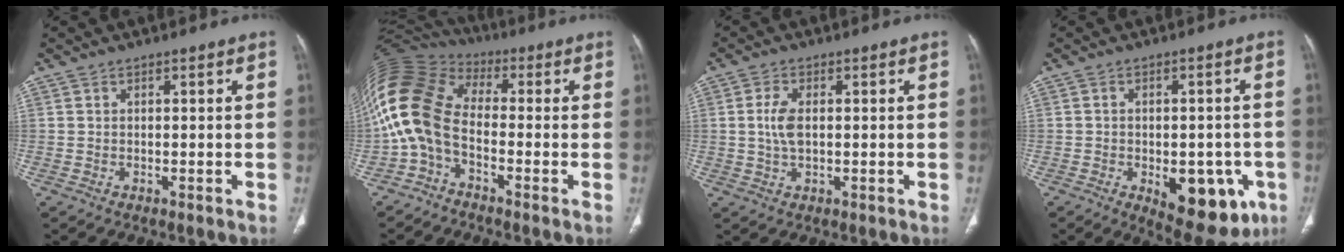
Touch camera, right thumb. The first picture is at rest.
{"total": 14.6, "force": [-2.7, 9.3, 10.9], "torque": [-0.231, 0.062, -0.069]}
{"total": 4.5, "force": [0.4, 2.4, 3.8], "torque": [-0.088, 0.002, 0.009]}
{"total": 14.4, "force": [-5.4, 7.6, 11.0], "torque": [-0.114, 0.008, -0.056]}